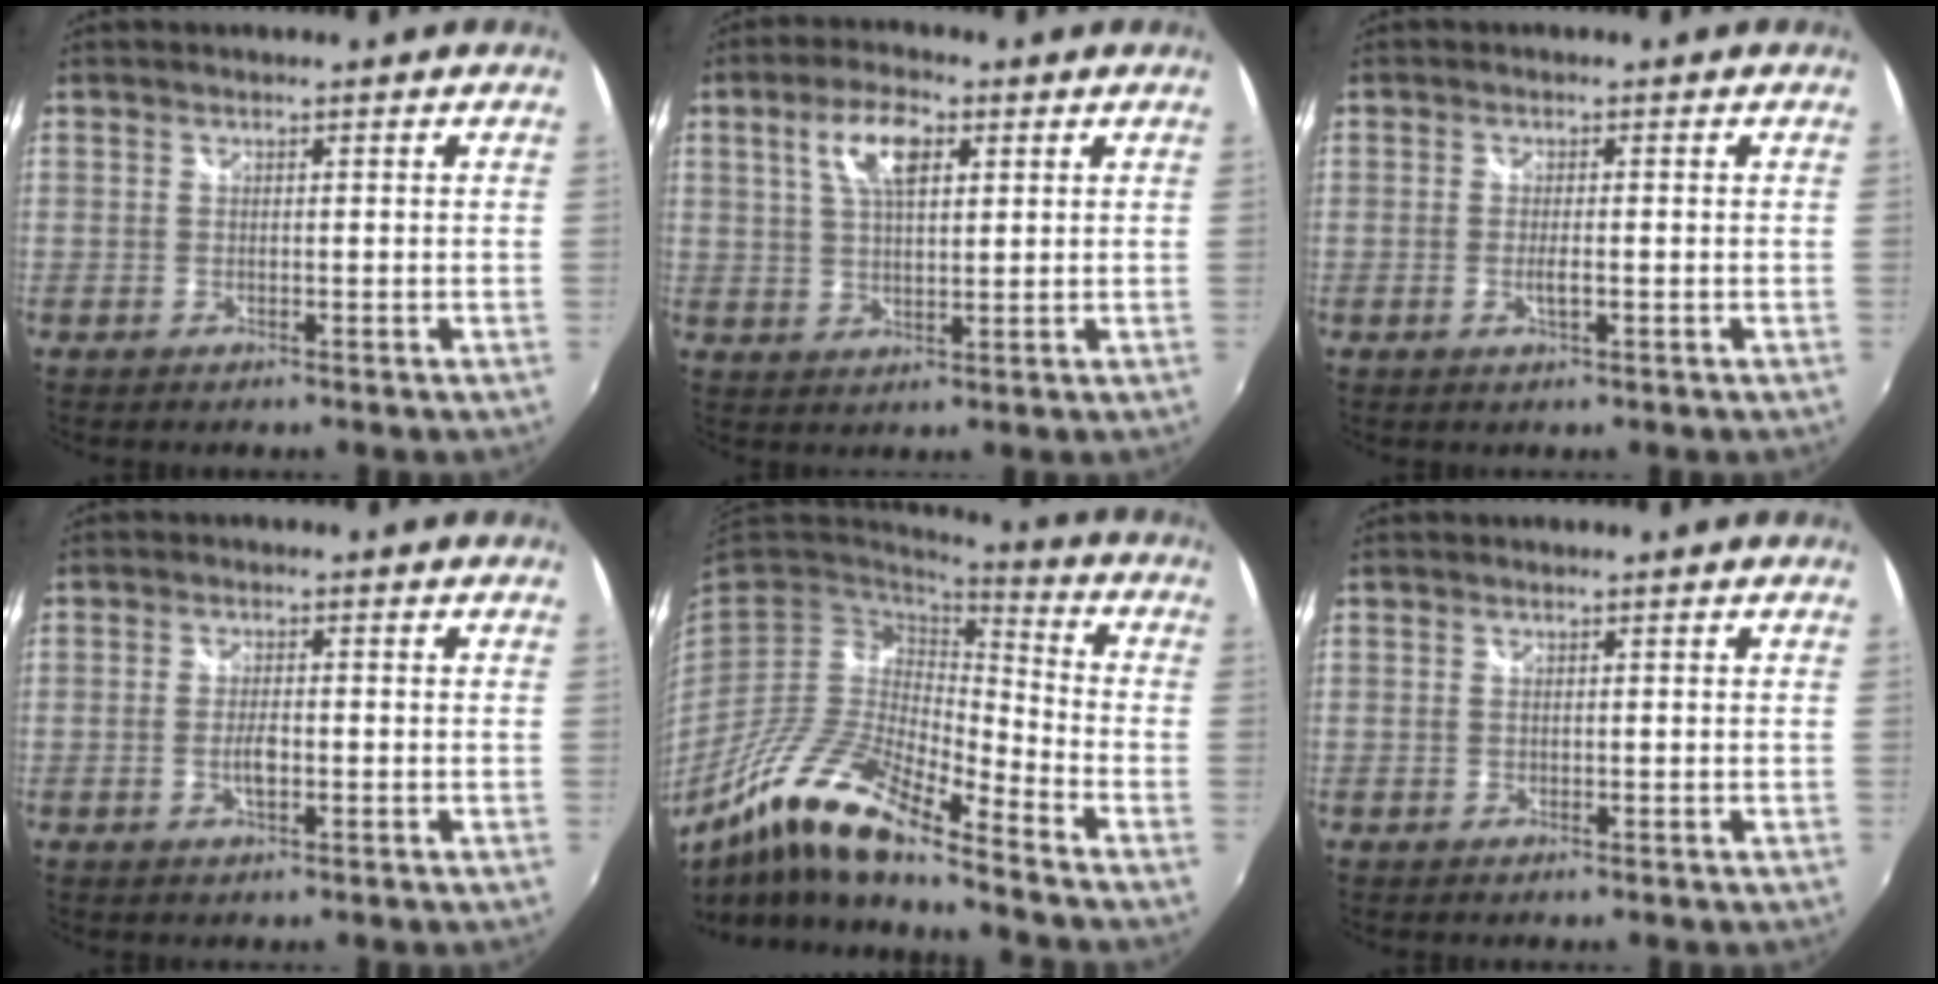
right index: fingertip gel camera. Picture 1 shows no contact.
{"total": 7.8, "force": [3.1, 3.3, 6.4], "torque": [-0.120, 0.014, 0.056]}
{"total": 1.9, "force": [-0.5, 0.2, 1.8], "torque": [-0.035, -0.003, -0.008]}
{"total": 2.7, "force": [-0.8, 1.0, 2.4], "torque": [-0.045, 0.000, -0.013]}
{"total": 16.9, "force": [-11.5, 3.5, 11.9], "torque": [-0.225, -0.018, -0.234]}
{"total": 0.0}